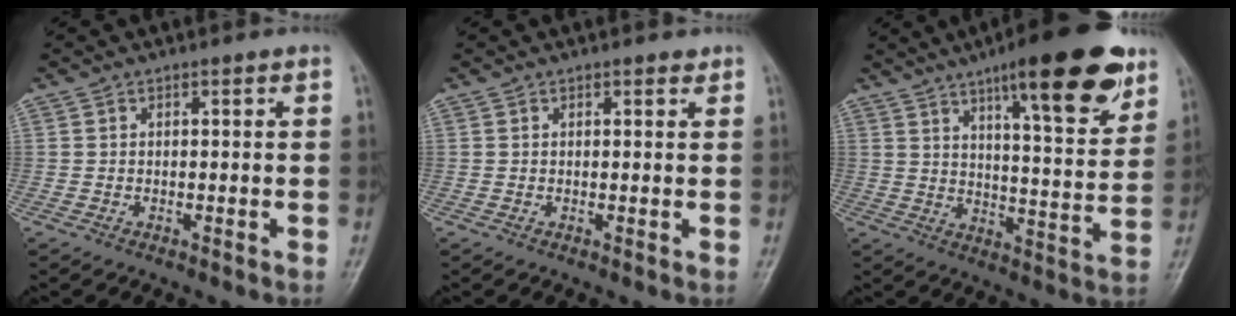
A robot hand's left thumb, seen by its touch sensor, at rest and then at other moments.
{"total": 1.0, "force": [0.8, 0.4, 0.5], "torque": [-0.005, -0.005, 0.009]}
{"total": 19.0, "force": [11.4, 4.7, 14.4], "torque": [-0.170, -0.051, 0.166]}